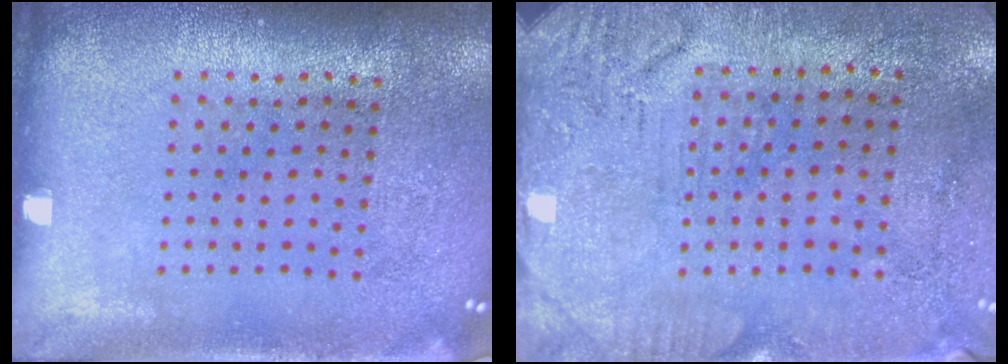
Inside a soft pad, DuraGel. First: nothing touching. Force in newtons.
{"total": 3.2, "press": 2.6, "slide": 1.8}